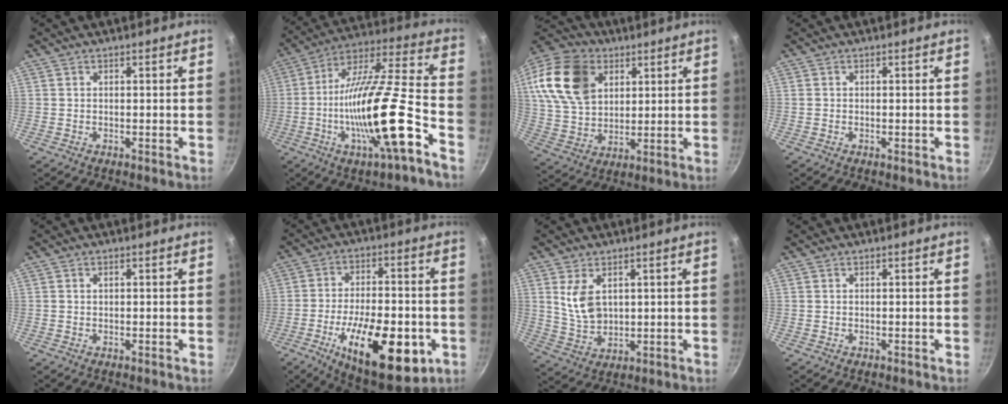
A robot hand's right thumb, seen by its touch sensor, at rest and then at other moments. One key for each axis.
{"total": 22.4, "fx": -8.5, "fy": 4.2, "fz": 20.3, "tx": -0.328, "ty": 0.038, "tz": -0.152}
{"total": 19.0, "fx": 6.6, "fy": 13.6, "fz": 11.5, "tx": -0.206, "ty": -0.004, "tz": 0.125}
{"total": 0.6, "fx": -0.2, "fy": 0.3, "fz": 0.4, "tx": -0.007, "ty": 0.002, "tz": -0.003}
{"total": 0.7, "fx": 0.2, "fy": 0.5, "fz": 0.4, "tx": -0.006, "ty": 0.004, "tz": 0.003}
{"total": 22.3, "fx": -7.6, "fy": 9.6, "fz": 18.6, "tx": -0.264, "ty": 0.010, "tz": -0.108}
{"total": 7.5, "fx": 2.4, "fy": 4.6, "fz": 5.3, "tx": -0.089, "ty": -0.024, "tz": 0.058}
{"total": 0.0}